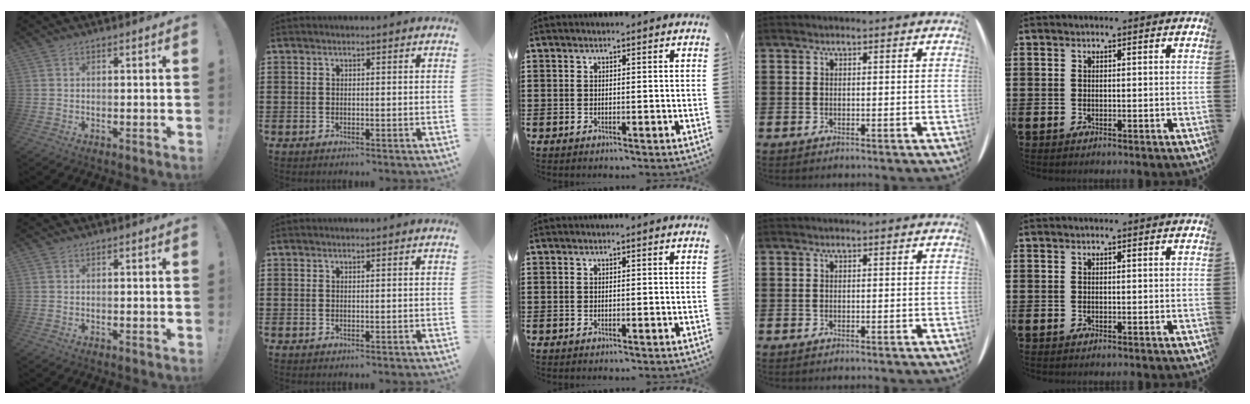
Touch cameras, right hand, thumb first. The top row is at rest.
{}